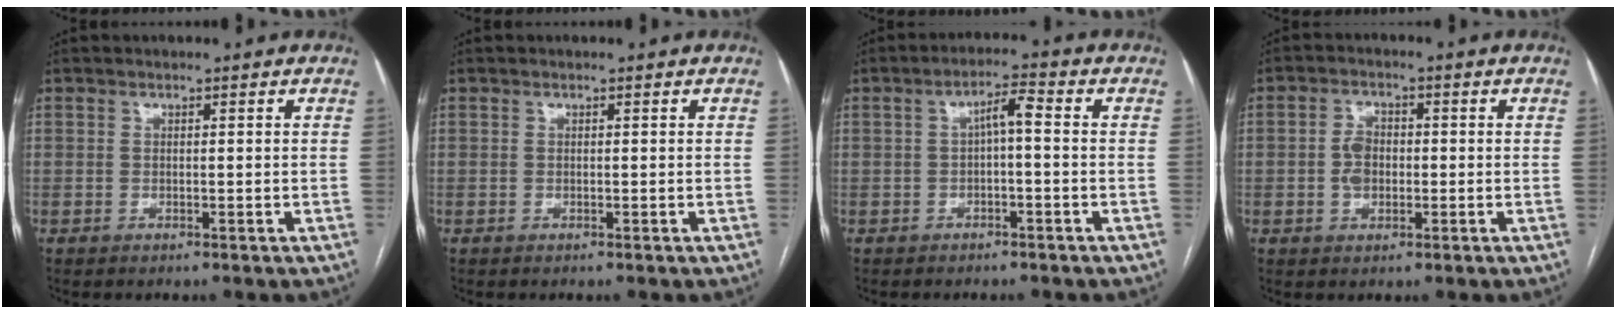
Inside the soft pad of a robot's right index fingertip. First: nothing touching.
{"total": 0.0}
{"total": 3.5, "force": [-0.1, 0.7, 3.5], "torque": [-0.059, 0.017, -0.001]}
{"total": 3.8, "force": [-0.5, 2.7, 2.6], "torque": [-0.052, 0.008, -0.009]}